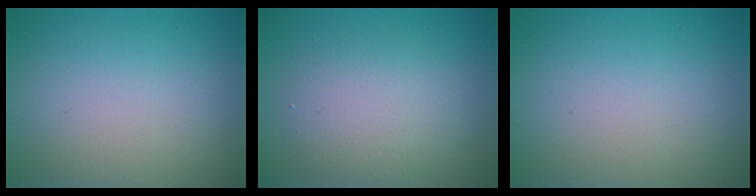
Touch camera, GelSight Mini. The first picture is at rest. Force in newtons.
{"total": 3.8, "press": 3.8, "slide": 0.3}
{"total": 0.0}